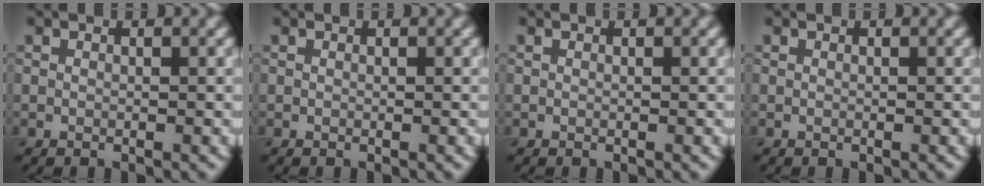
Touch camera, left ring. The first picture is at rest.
{"total": 0.0}
{"total": 0.0}
{"total": 0.0}